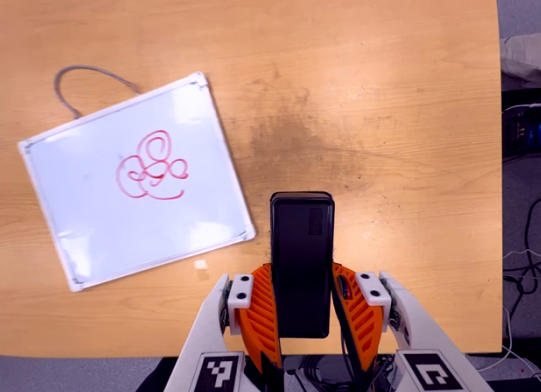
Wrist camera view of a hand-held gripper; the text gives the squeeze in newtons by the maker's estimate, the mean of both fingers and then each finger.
{"total": 4.5, "left": 3.0, "right": 6.1}